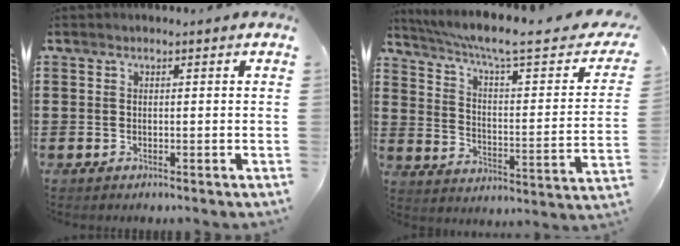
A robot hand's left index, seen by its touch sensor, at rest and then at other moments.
{"total": 7.8, "force": [5.5, 0.5, 5.6], "torque": [-0.121, -0.035, 0.082]}